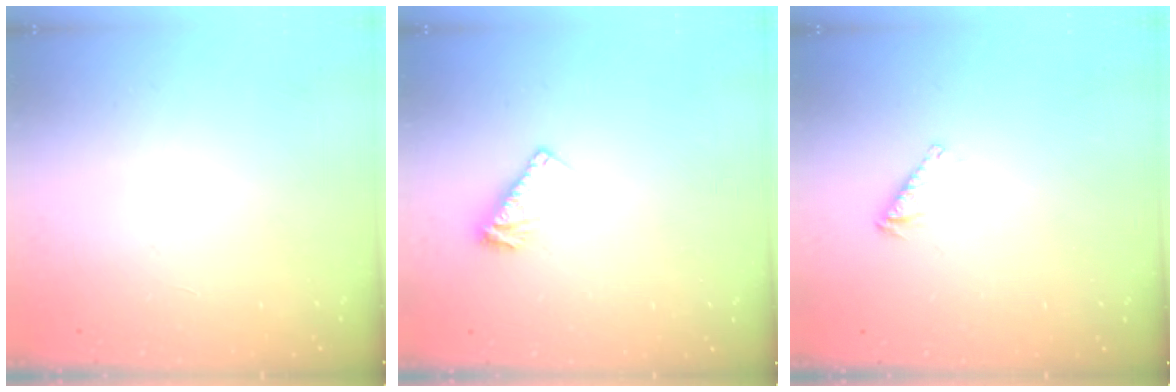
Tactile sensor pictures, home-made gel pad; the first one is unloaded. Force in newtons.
{"total": 7.2, "press": 7.2, "slide": 0.6}
{"total": 2.9, "press": 2.8, "slide": 0.5}